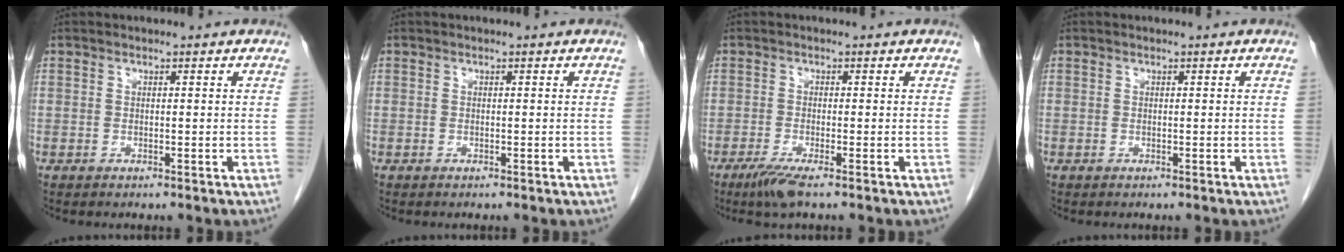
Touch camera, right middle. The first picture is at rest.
{"total": 0.0}
{"total": 3.5, "force": [-2.3, 0.0, 2.6], "torque": [-0.055, -0.012, -0.048]}
{"total": 0.0}